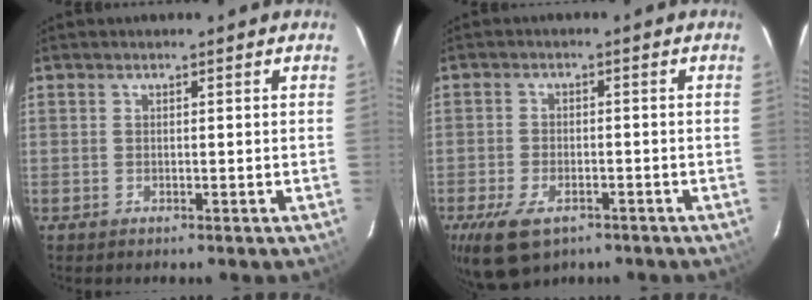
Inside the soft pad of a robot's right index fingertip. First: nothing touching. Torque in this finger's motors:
{"motor_torque": [0.92, -0.82, 0.48, 0.04]}